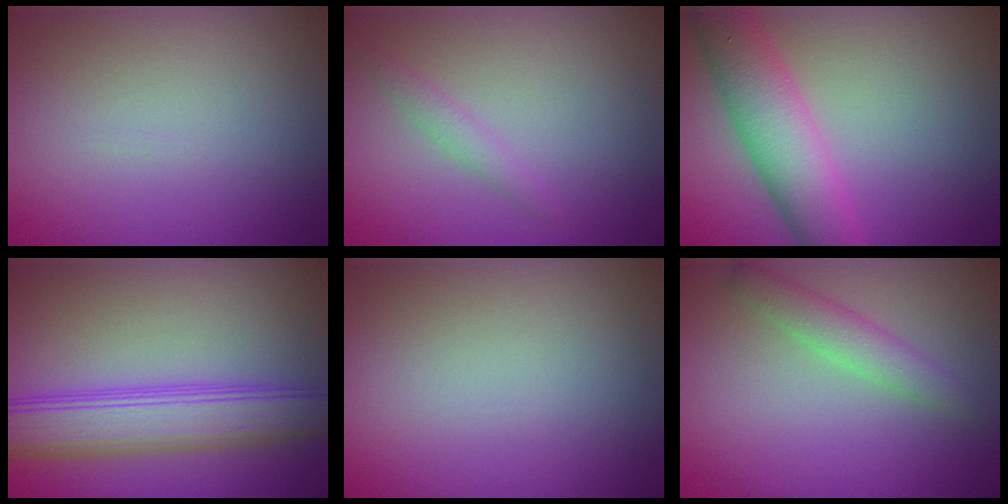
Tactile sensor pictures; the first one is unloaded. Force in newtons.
{"total": 1.3, "press": 1.3, "slide": 0.1}
{"total": 6.3, "press": 6.3, "slide": 0.3}
{"total": 7.5, "press": 7.5, "slide": 0.1}
{"total": 0.0}
{"total": 2.4, "press": 2.4, "slide": 0.2}